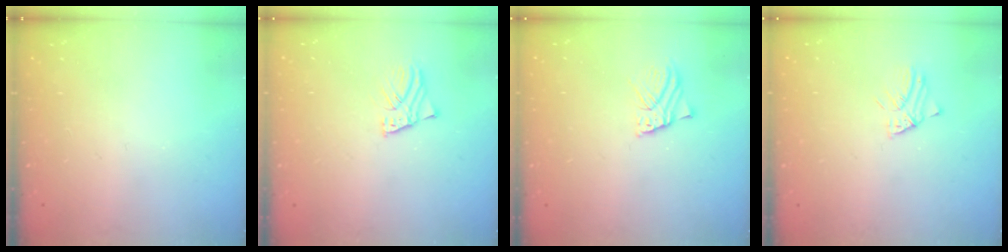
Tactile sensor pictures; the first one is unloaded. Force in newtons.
{"total": 2.2, "press": 2.2, "slide": 0.1}
{"total": 2.6, "press": 2.6, "slide": 0.2}
{"total": 1.5, "press": 1.4, "slide": 0.1}